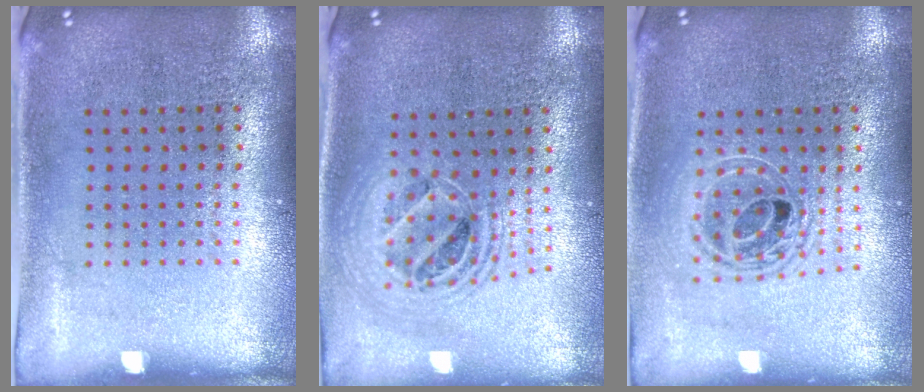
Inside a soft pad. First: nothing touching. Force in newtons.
{"total": 2.0, "press": 1.7, "slide": 1.2}
{"total": 1.6, "press": 1.4, "slide": 0.8}